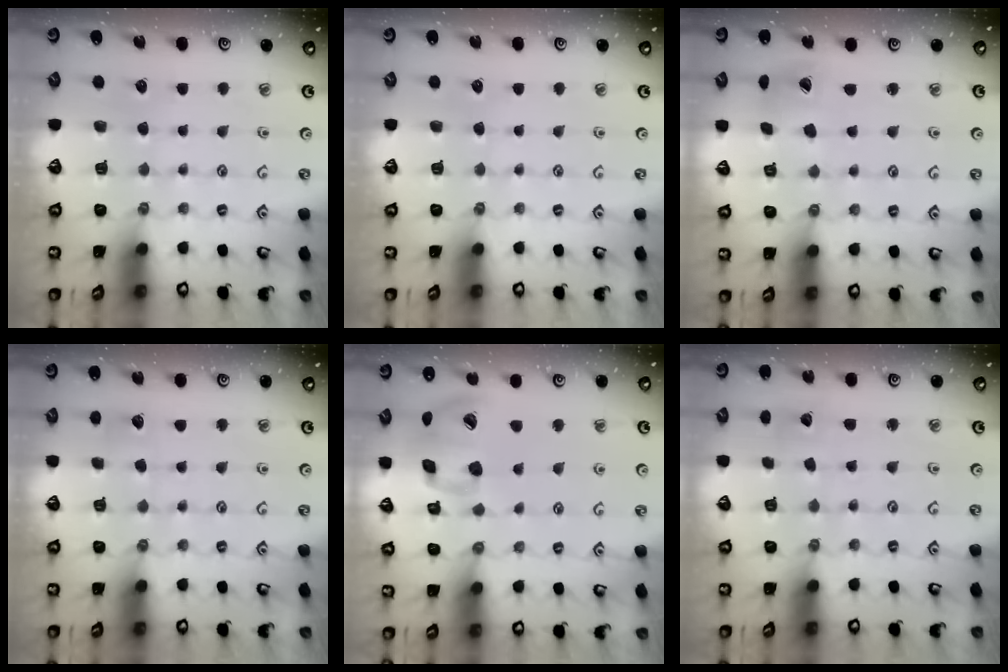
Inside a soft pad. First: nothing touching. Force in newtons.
{"total": 0.0}
{"total": 7.9, "press": 7.9, "slide": 0.6}
{"total": 3.4, "press": 3.4, "slide": 0.3}
{"total": 15.7, "press": 15.5, "slide": 2.4}
{"total": 2.9, "press": 2.9, "slide": 0.3}